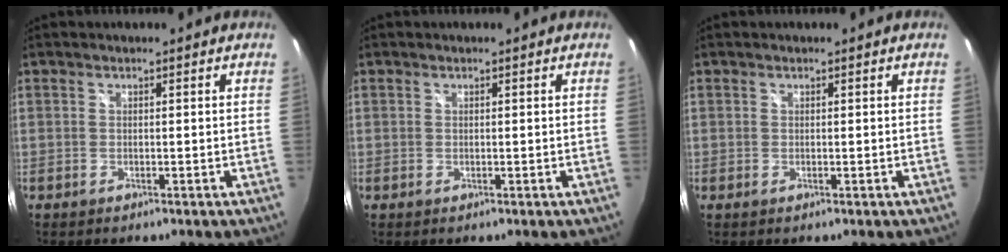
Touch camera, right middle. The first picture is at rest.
{"total": 0.0}
{"total": 0.0}